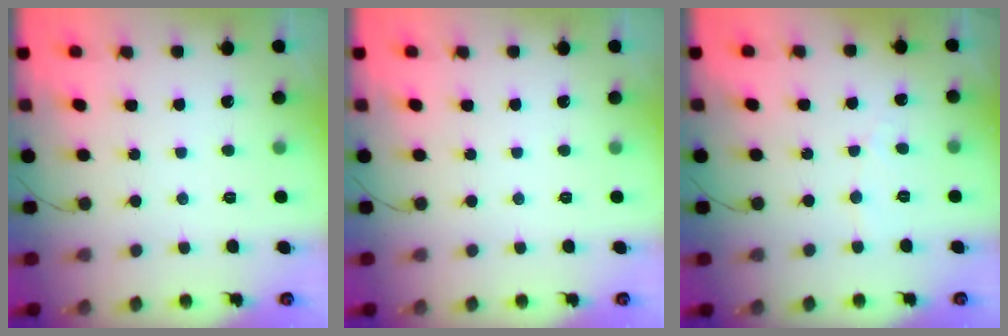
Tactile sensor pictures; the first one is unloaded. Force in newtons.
{"total": 0.0}
{"total": 2.5, "press": 2.5, "slide": 0.2}